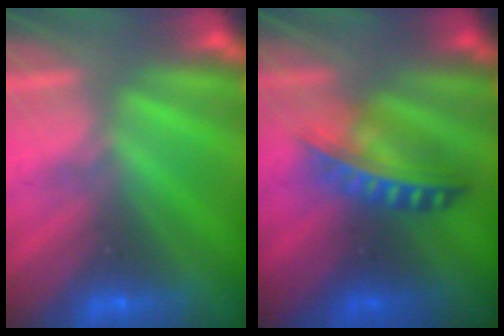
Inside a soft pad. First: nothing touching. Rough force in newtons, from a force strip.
{"total": 5.9}